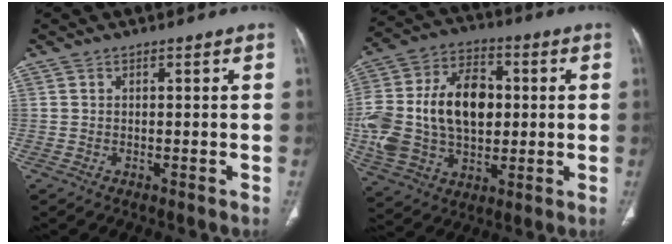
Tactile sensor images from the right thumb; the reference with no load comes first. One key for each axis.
{"total": 24.2, "fx": 0.9, "fy": 16.2, "fz": 17.9, "tx": -0.372, "ty": 0.016, "tz": 0.030}